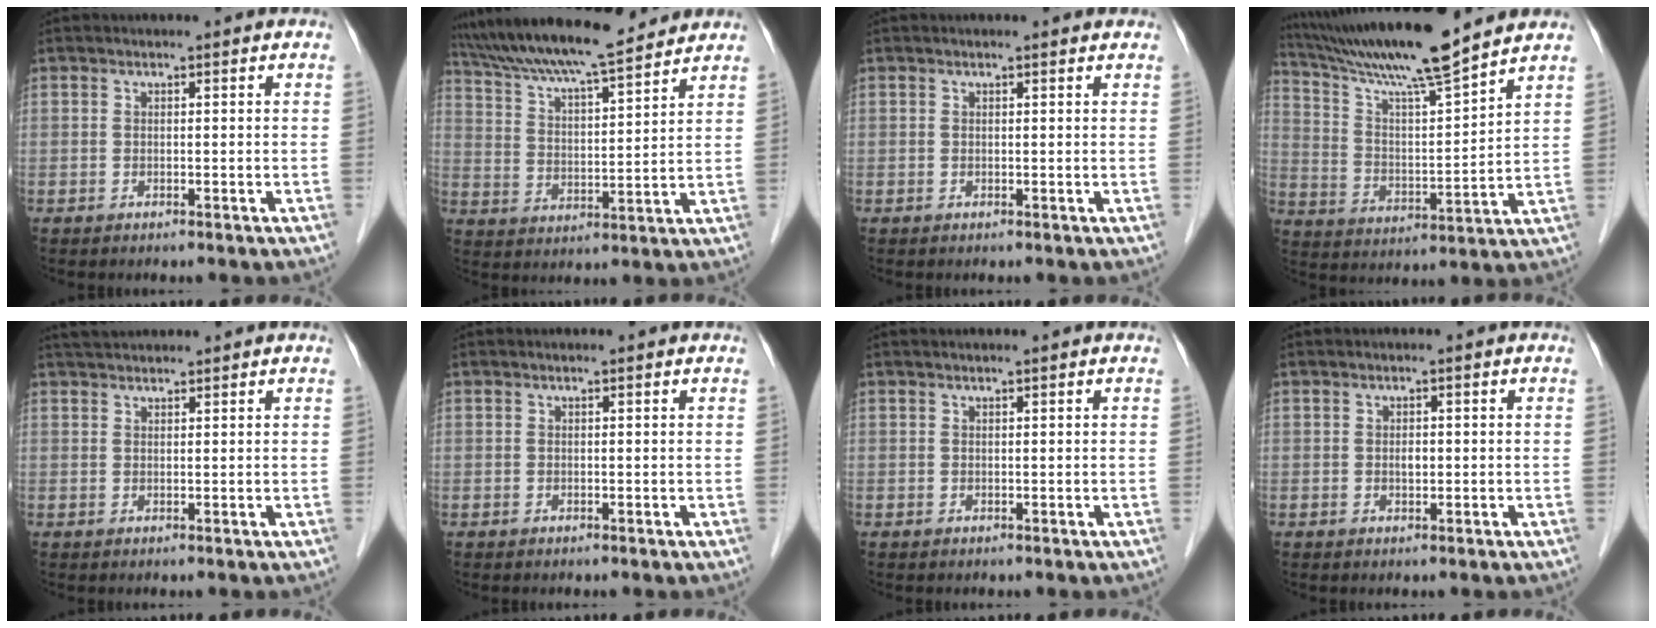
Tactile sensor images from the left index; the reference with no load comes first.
{"total": 16.5, "force": [14.7, 1.5, 7.2], "torque": [-0.130, 0.022, 0.242]}
{"total": 1.6, "force": [1.4, 0.3, 0.6], "torque": [-0.014, 0.009, 0.013]}
{"total": 15.5, "force": [13.5, -0.8, 7.6], "torque": [-0.142, 0.006, 0.236]}
{"total": 3.9, "force": [3.7, 0.5, 1.2], "torque": [-0.019, 0.035, 0.064]}
{"total": 0.6, "force": [0.6, 0.0, 0.3], "torque": [-0.010, 0.006, 0.008]}
{"total": 1.0, "force": [0.8, 0.0, 0.6], "torque": [-0.009, 0.009, 0.015]}
{"total": 1.1, "force": [0.1, 0.6, 0.9], "torque": [-0.017, 0.000, 0.002]}